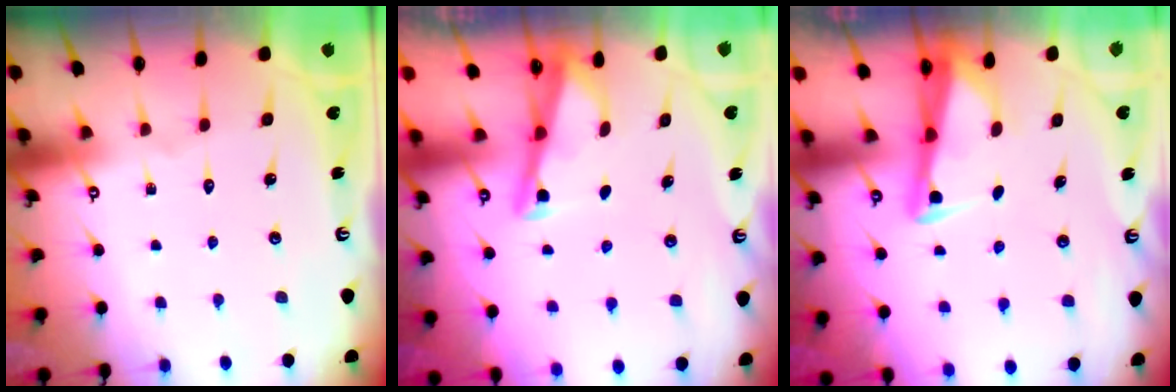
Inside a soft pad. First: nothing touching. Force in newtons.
{"total": 3.0, "press": 3.0, "slide": 0.3}
{"total": 2.9, "press": 2.9, "slide": 0.2}